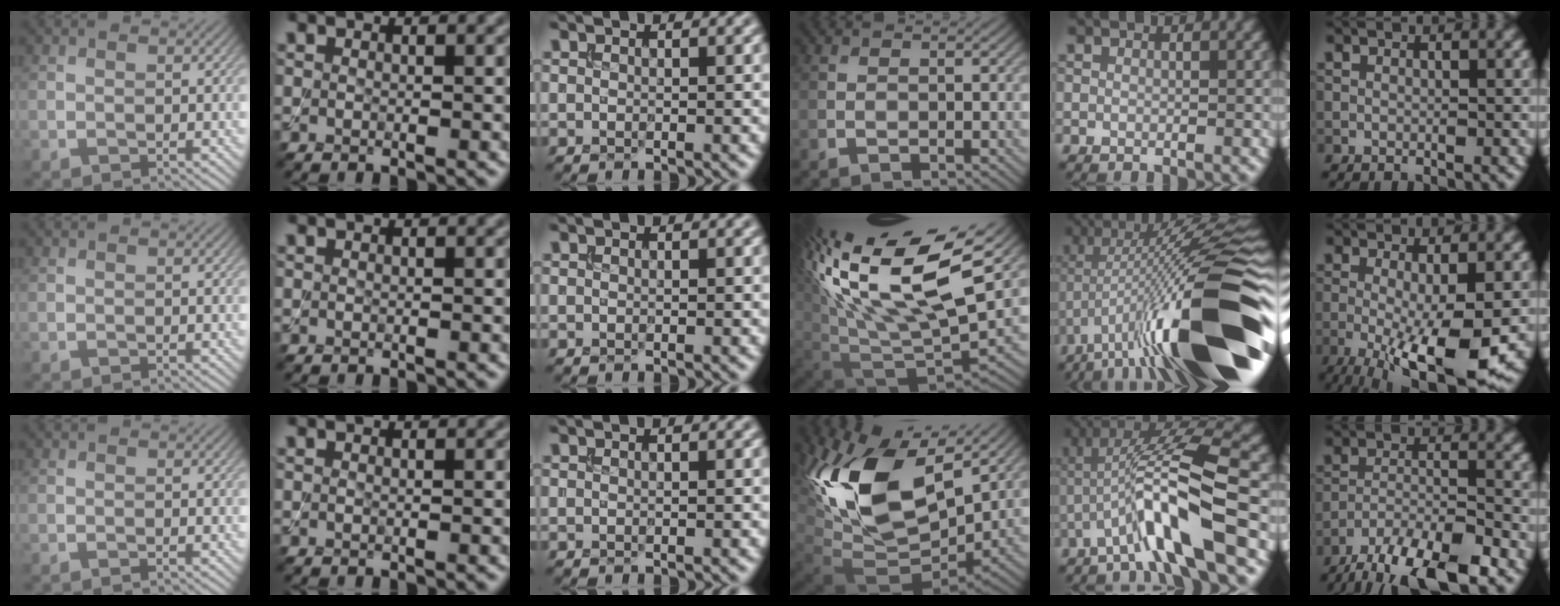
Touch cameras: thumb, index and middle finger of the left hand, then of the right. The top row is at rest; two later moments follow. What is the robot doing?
{"motion": "assemble", "object": "toy tower of hanoi"}